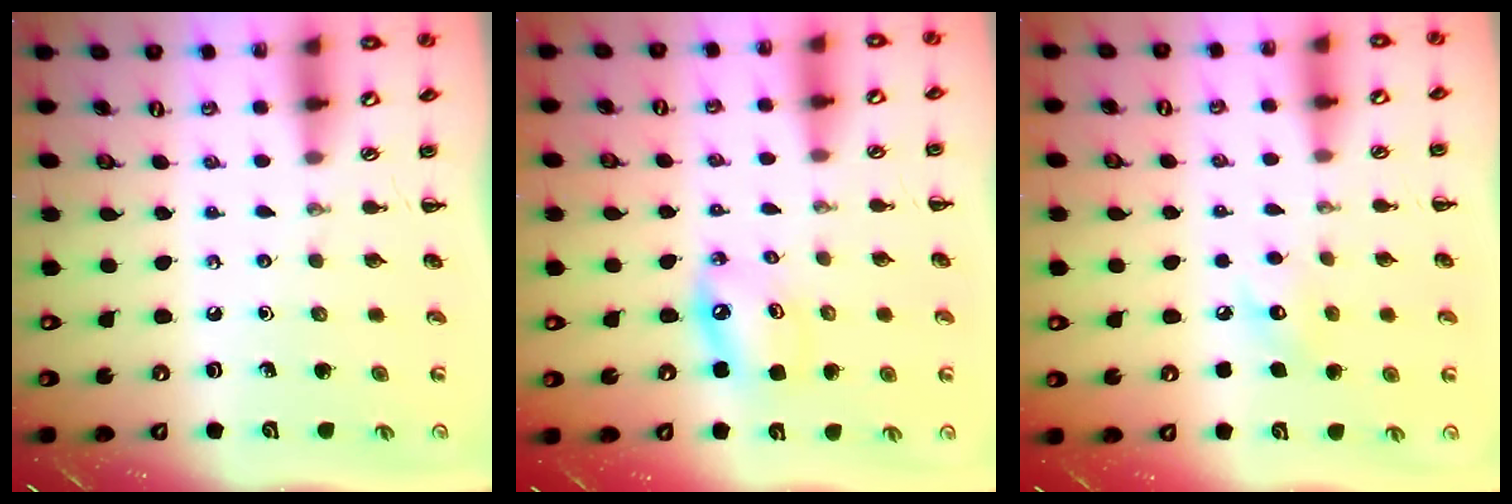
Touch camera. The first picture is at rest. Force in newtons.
{"total": 6.4, "press": 6.2, "slide": 1.3}
{"total": 7.4, "press": 7.2, "slide": 1.3}